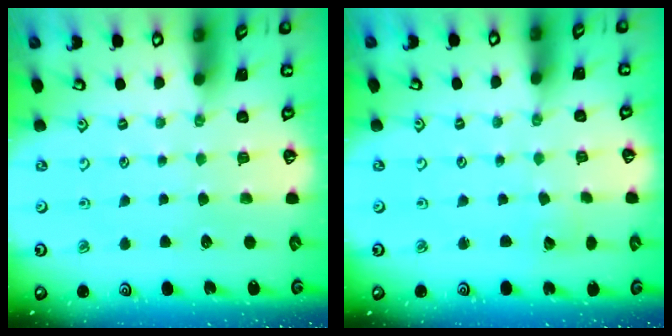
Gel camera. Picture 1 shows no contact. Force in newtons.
{"total": 2.5, "press": 2.5, "slide": 0.4}